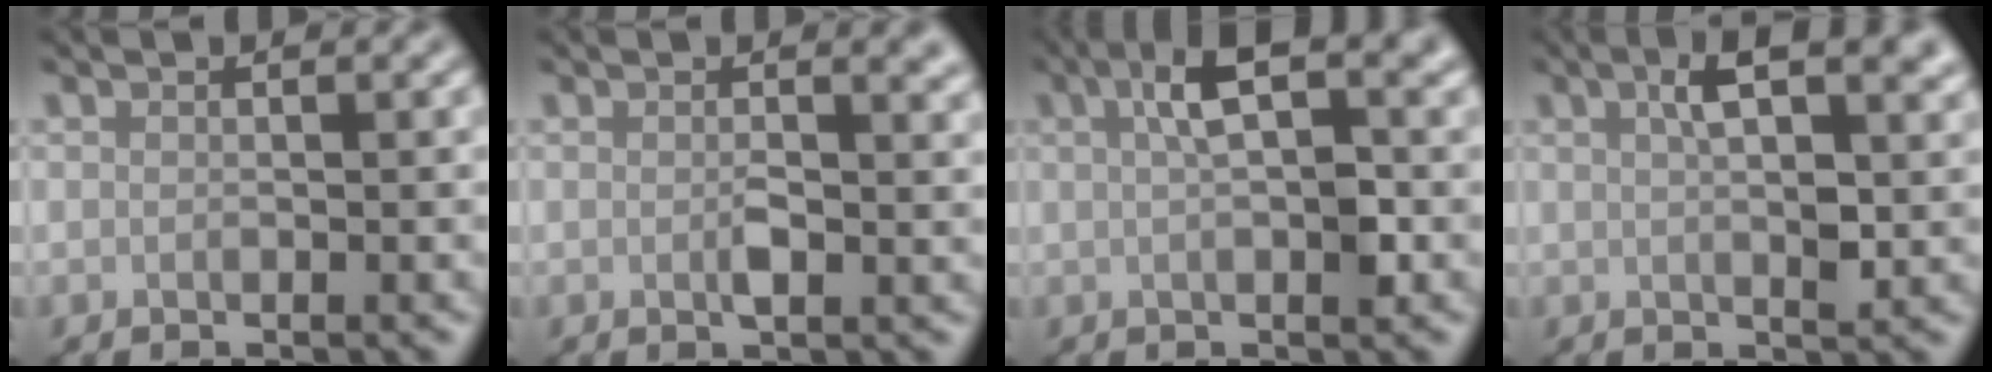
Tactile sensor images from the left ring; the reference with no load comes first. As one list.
[{"total": 2.3, "force": [0.4, 0.7, 2.2], "torque": [-0.033, -0.005, 0.006]}, {"total": 5.2, "force": [1.3, 1.5, 4.8], "torque": [-0.079, 0.013, 0.018]}, {"total": 6.1, "force": [2.2, 2.2, 5.2], "torque": [-0.086, 0.008, 0.034]}]